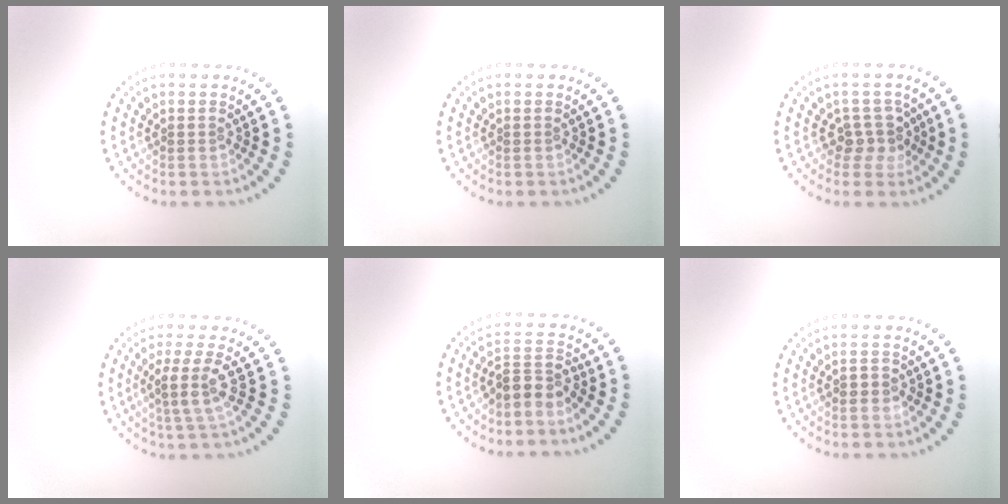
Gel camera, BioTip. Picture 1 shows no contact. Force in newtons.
{"total": 0.0}
{"total": 2.5, "press": 1.9, "slide": 1.6}
{"total": 2.9, "press": 2.4, "slide": 1.7}
{"total": 2.5, "press": 2.0, "slide": 1.6}
{"total": 0.8, "press": 0.8, "slide": 0.1}